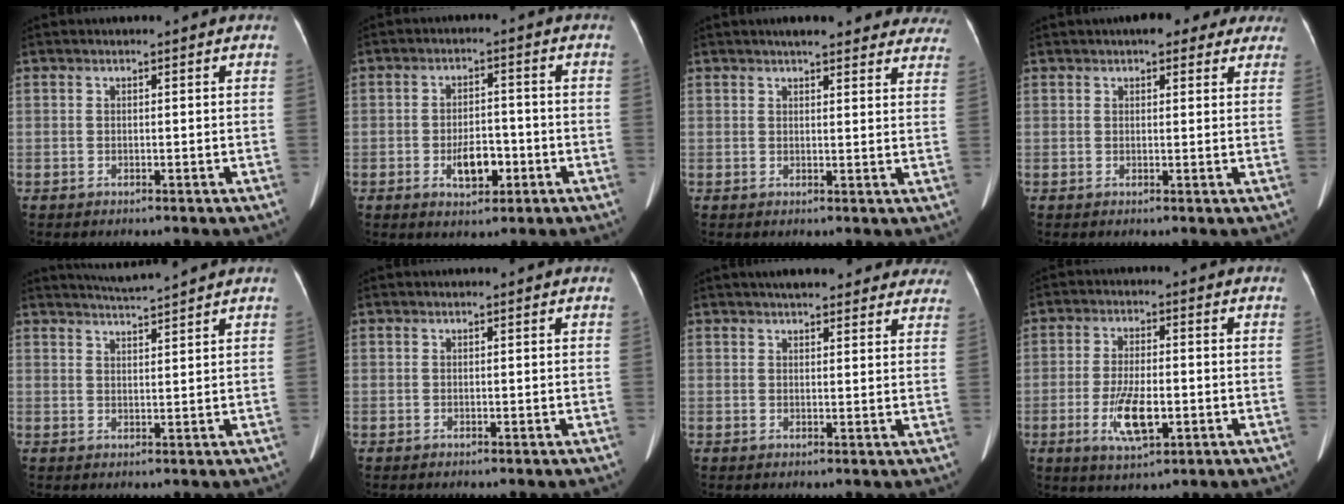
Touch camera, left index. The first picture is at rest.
{"total": 5.4, "force": [-2.0, 2.7, 4.2], "torque": [-0.075, 0.004, -0.028]}
{"total": 16.6, "force": [14.9, 3.8, 6.5], "torque": [-0.053, 0.007, 0.159]}
{"total": 7.2, "force": [5.6, 2.9, 3.5], "torque": [-0.026, 0.022, 0.065]}
{"total": 4.3, "force": [4.0, -1.4, 0.8], "torque": [-0.015, 0.003, 0.067]}
{"total": 0.0}
{"total": 15.8, "force": [13.9, 4.1, 6.3], "torque": [-0.055, 0.023, 0.159]}
{"total": 7.4, "force": [-2.3, 2.4, 6.7], "torque": [-0.133, -0.008, -0.035]}